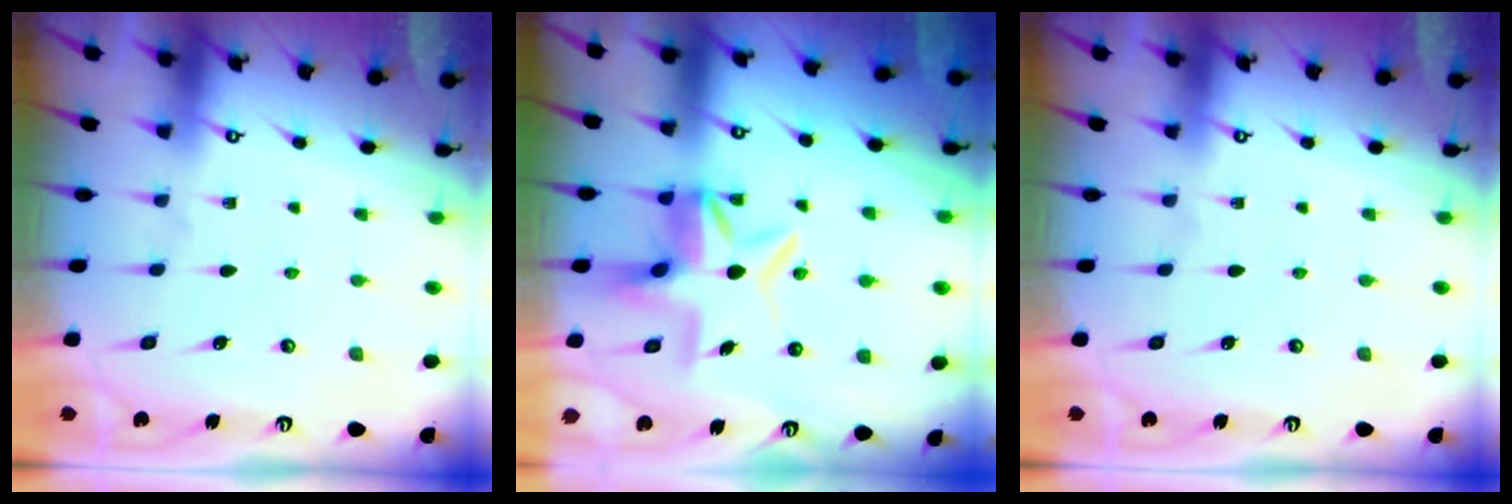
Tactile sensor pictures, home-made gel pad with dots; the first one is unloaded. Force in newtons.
{"total": 7.5, "press": 7.0, "slide": 2.8}
{"total": 0.0}